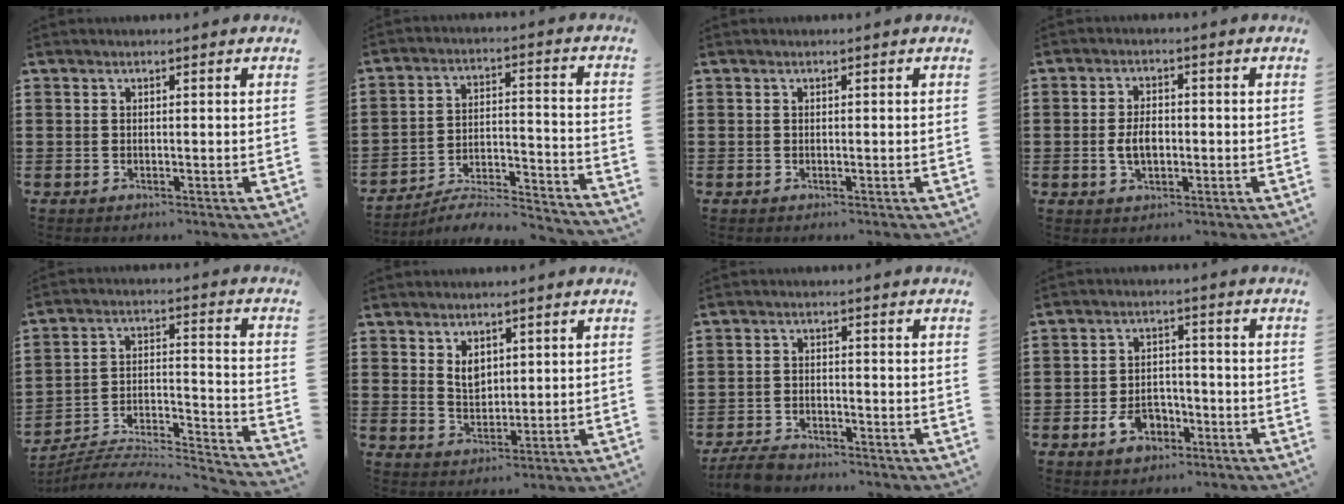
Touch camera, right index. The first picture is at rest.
{"total": 5.4, "force": [-5.0, 0.8, 1.8], "torque": [-0.037, -0.007, -0.102]}
{"total": 0.0}
{"total": 3.7, "force": [-0.5, 2.2, 2.9], "torque": [-0.056, 0.007, -0.009]}
{"total": 6.1, "force": [-5.7, 1.3, 1.8], "torque": [-0.032, -0.004, -0.115]}
{"total": 3.4, "force": [1.8, 2.1, 1.9], "torque": [-0.035, 0.004, 0.031]}
{"total": 3.5, "force": [-3.2, 0.9, 0.9], "torque": [-0.031, 0.003, -0.069]}
{"total": 5.0, "force": [-2.5, 3.3, 2.7], "torque": [-0.060, 0.006, -0.048]}